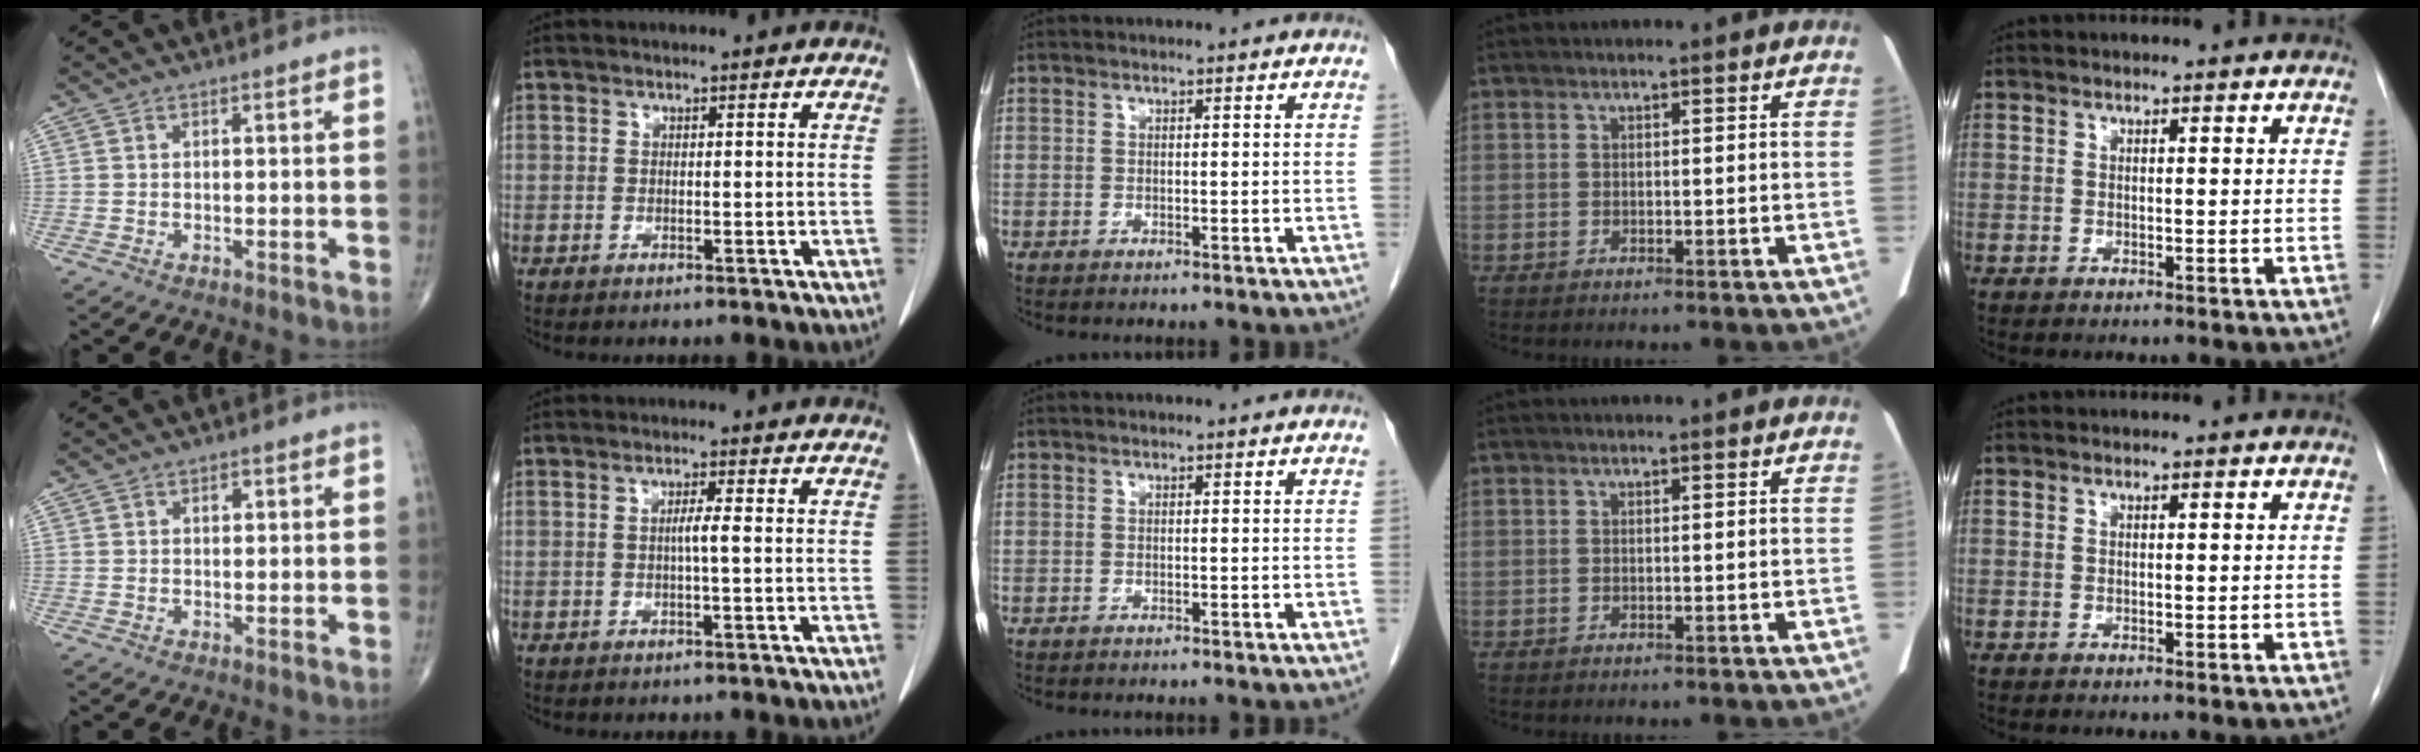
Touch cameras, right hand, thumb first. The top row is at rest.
{"thumb": {"total": 1.2, "force": [0.4, 0.8, 0.8], "torque": [-0.007, 0.000, 0.005]}, "index": {"total": 1.8, "force": [-0.1, -0.3, 1.8], "torque": [-0.034, 0.000, -0.002]}}